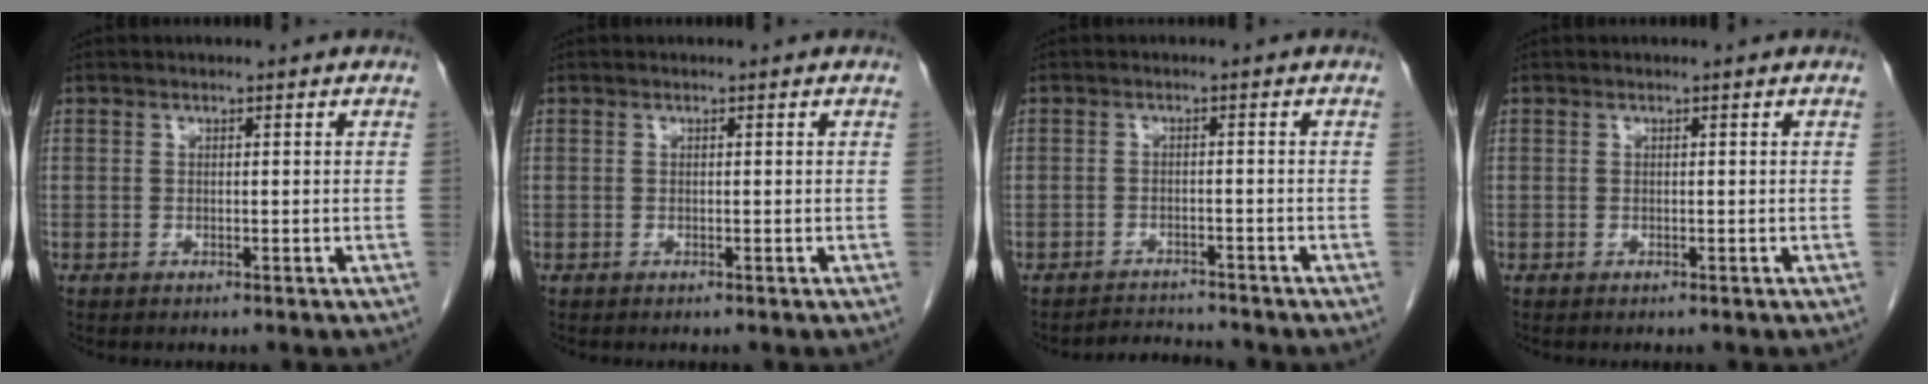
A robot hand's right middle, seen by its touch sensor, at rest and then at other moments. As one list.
[{"total": 0.0}, {"total": 2.8, "force": [-2.7, -0.1, -0.9], "torque": [0.015, -0.009, -0.040]}, {"total": 0.0}]